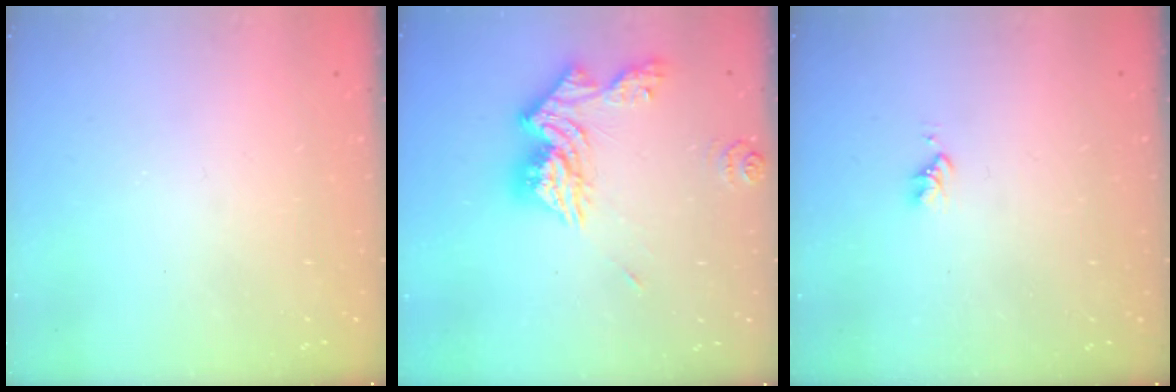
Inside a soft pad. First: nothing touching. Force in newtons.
{"total": 15.2, "press": 15.1, "slide": 1.6}
{"total": 2.6, "press": 2.6, "slide": 0.4}